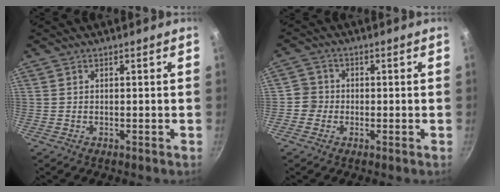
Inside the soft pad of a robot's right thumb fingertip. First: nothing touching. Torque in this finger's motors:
{"motor_torque": [-0.09, 0.19, 0.32, -0.08, -0.04]}